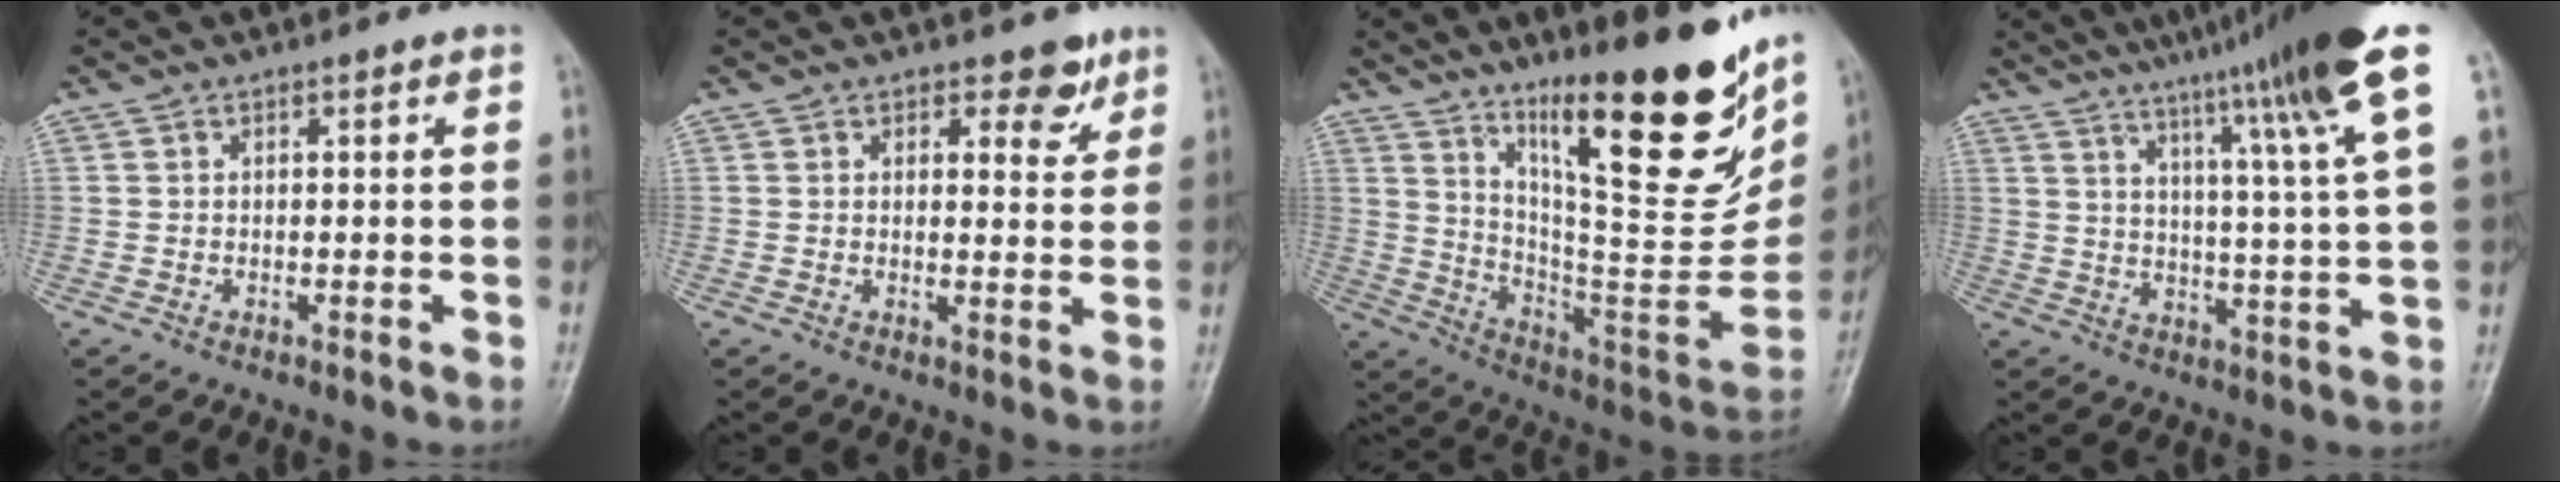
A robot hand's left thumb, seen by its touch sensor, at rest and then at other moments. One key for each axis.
{"total": 4.2, "fx": 2.8, "fy": 2.3, "fz": 2.1, "tx": -0.001, "ty": -0.017, "tz": 0.035}
{"total": 27.0, "fx": 16.5, "fy": 6.6, "fz": 20.4, "tx": -0.266, "ty": -0.086, "tz": 0.272}
{"total": 18.7, "fx": 12.1, "fy": -0.1, "fz": 14.3, "tx": -0.208, "ty": -0.044, "tz": 0.168}